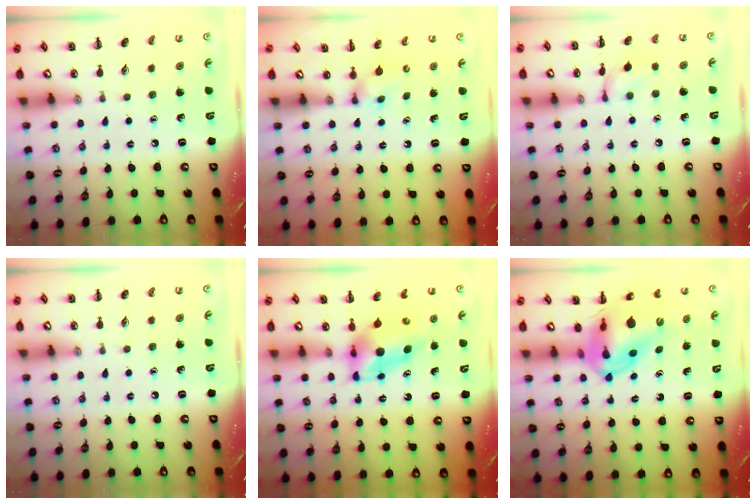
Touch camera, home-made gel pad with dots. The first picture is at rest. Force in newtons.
{"total": 2.9, "press": 2.7, "slide": 1.1}
{"total": 6.9, "press": 6.8, "slide": 0.9}
{"total": 0.0}
{"total": 5.0, "press": 4.9, "slide": 0.7}
{"total": 12.9, "press": 12.4, "slide": 3.9}